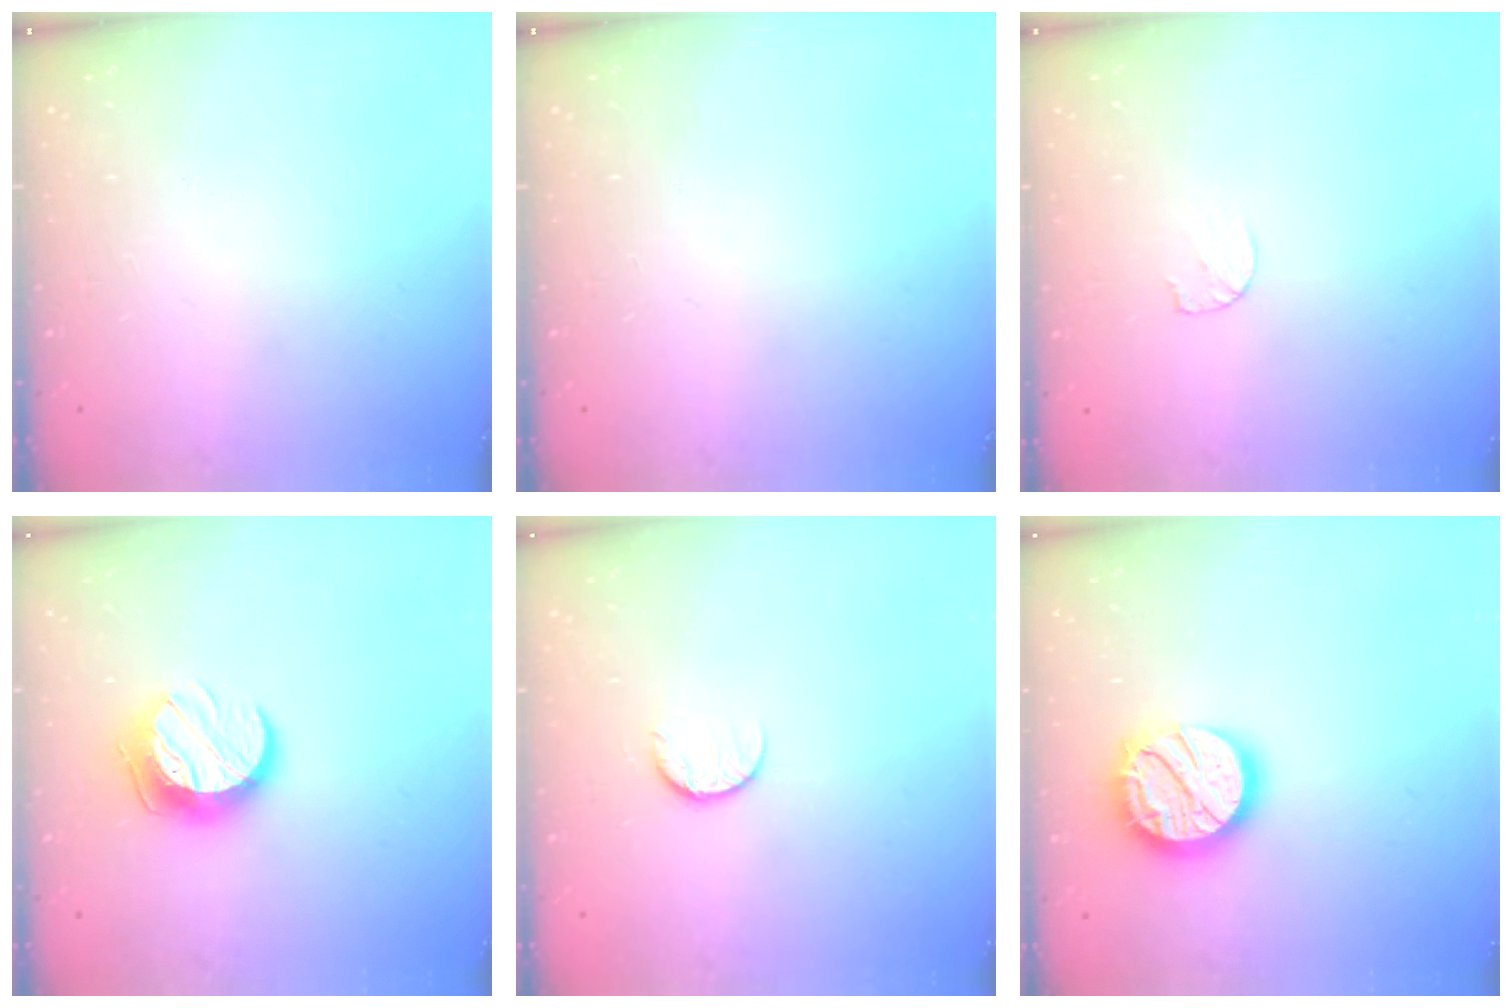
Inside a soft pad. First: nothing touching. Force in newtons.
{"total": 0.0}
{"total": 3.5, "press": 3.4, "slide": 0.4}
{"total": 11.6, "press": 11.5, "slide": 1.0}
{"total": 6.9, "press": 6.9, "slide": 0.6}
{"total": 17.5, "press": 17.5, "slide": 1.2}